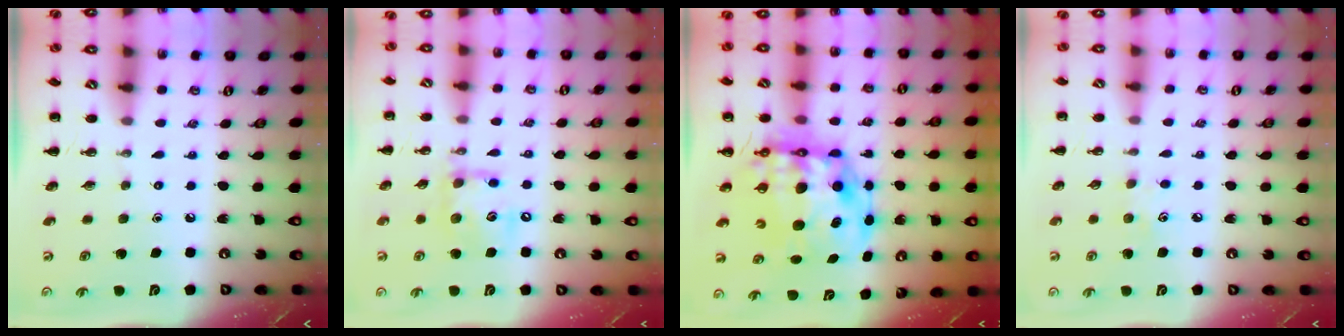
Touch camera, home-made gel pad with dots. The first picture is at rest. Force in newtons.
{"total": 12.5, "press": 12.3, "slide": 2.2}
{"total": 15.8, "press": 15.3, "slide": 3.8}
{"total": 4.2, "press": 4.0, "slide": 1.2}